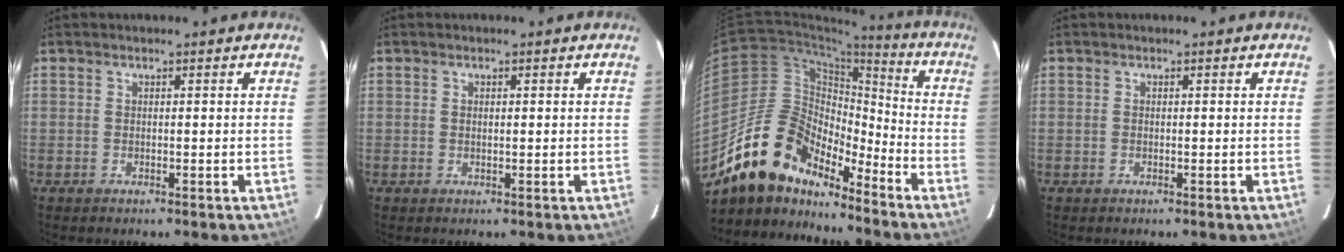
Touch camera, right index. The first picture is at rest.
{"total": 0.7, "force": [0.2, 0.4, 0.6], "torque": [-0.010, 0.002, 0.004]}
{"total": 17.0, "force": [-14.1, 6.9, 6.6], "torque": [-0.124, 0.018, -0.253]}
{"total": 0.0}